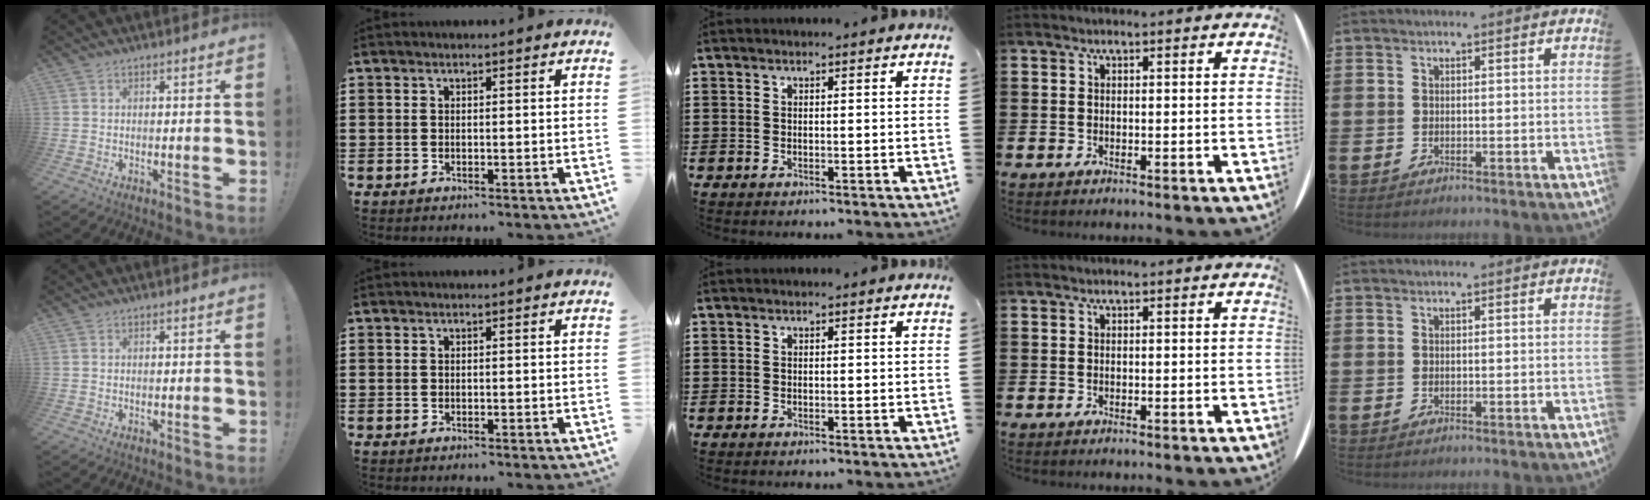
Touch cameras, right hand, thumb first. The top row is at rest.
{}